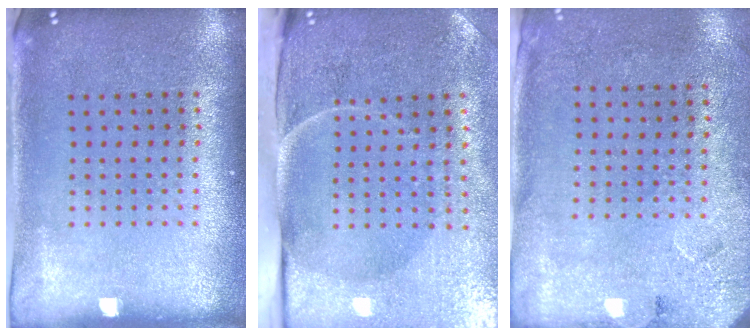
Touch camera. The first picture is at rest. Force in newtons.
{"total": 5.0, "press": 3.9, "slide": 3.0}
{"total": 2.7, "press": 2.2, "slide": 1.6}